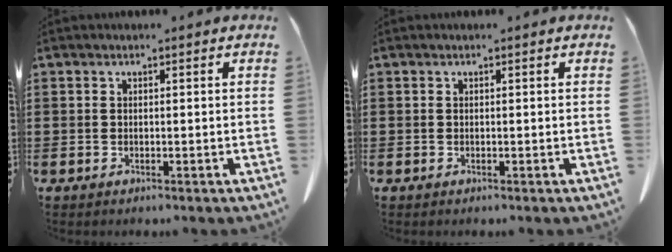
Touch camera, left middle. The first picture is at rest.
{"total": 0.0}